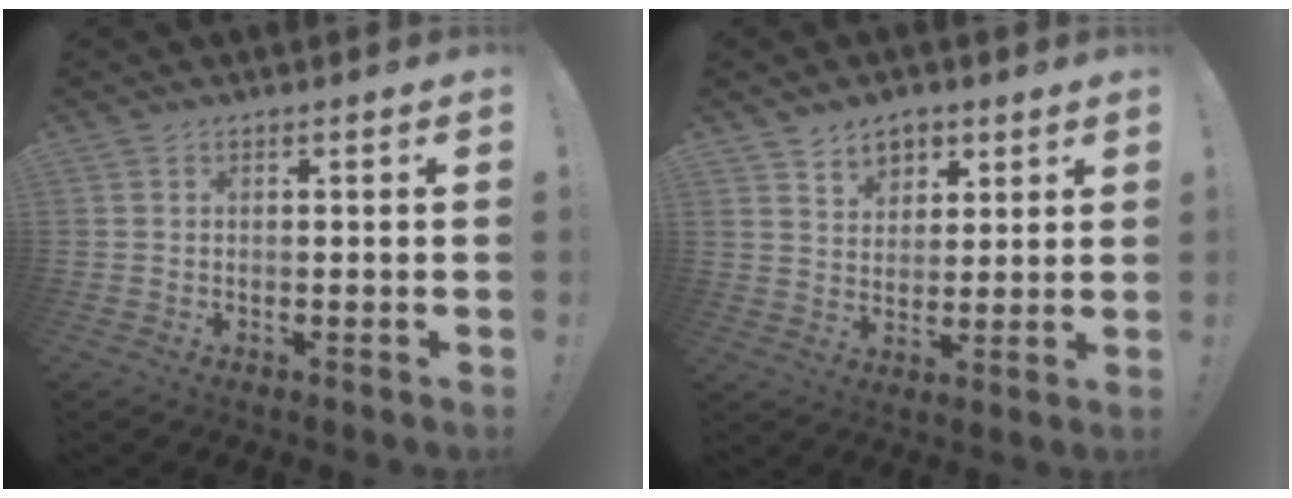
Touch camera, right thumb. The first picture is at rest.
{"total": 7.0, "force": [4.5, 5.1, 1.6], "torque": [-0.020, -0.030, 0.086]}